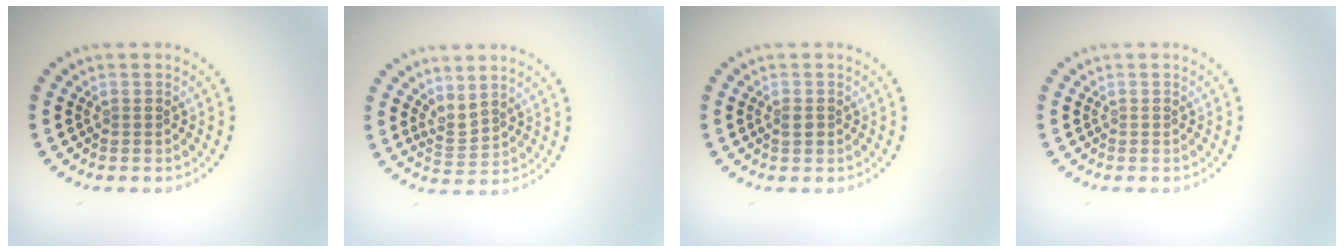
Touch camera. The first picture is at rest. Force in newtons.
{"total": 1.9, "press": 1.3, "slide": 1.4}
{"total": 0.8, "press": 0.8, "slide": 0.2}
{"total": 0.0}